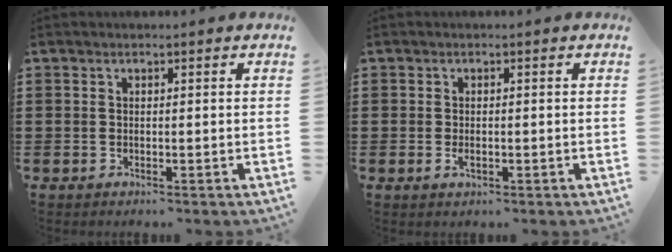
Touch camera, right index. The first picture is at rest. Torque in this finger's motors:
{"motor_torque": [0.98, 1.16, 0.14, 0.03]}